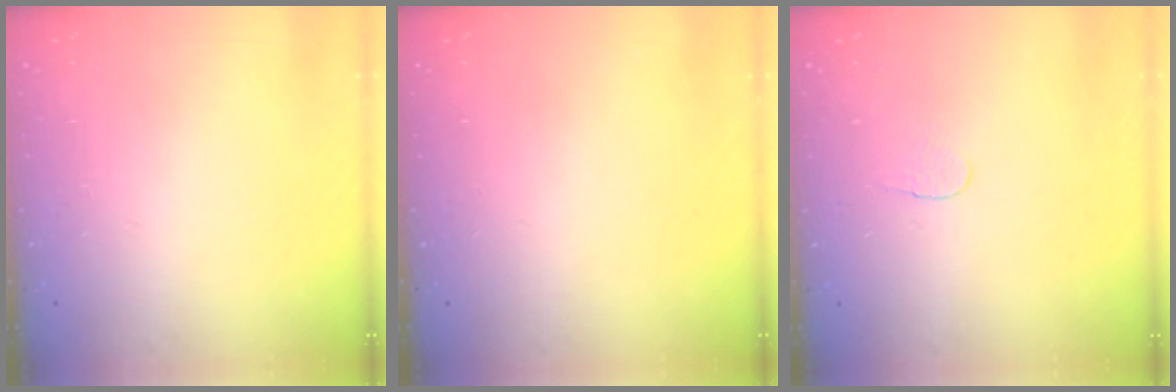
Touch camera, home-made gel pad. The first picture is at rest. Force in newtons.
{"total": 0.0}
{"total": 3.8, "press": 3.8, "slide": 0.3}